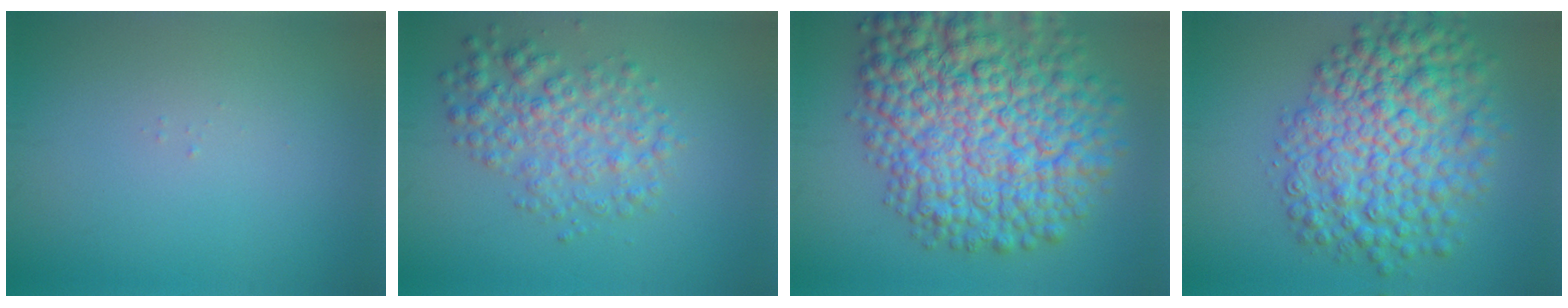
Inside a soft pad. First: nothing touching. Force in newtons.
{"total": 4.5, "press": 4.5, "slide": 0.1}
{"total": 13.4, "press": 13.4, "slide": 0.4}
{"total": 9.5, "press": 9.5, "slide": 0.2}